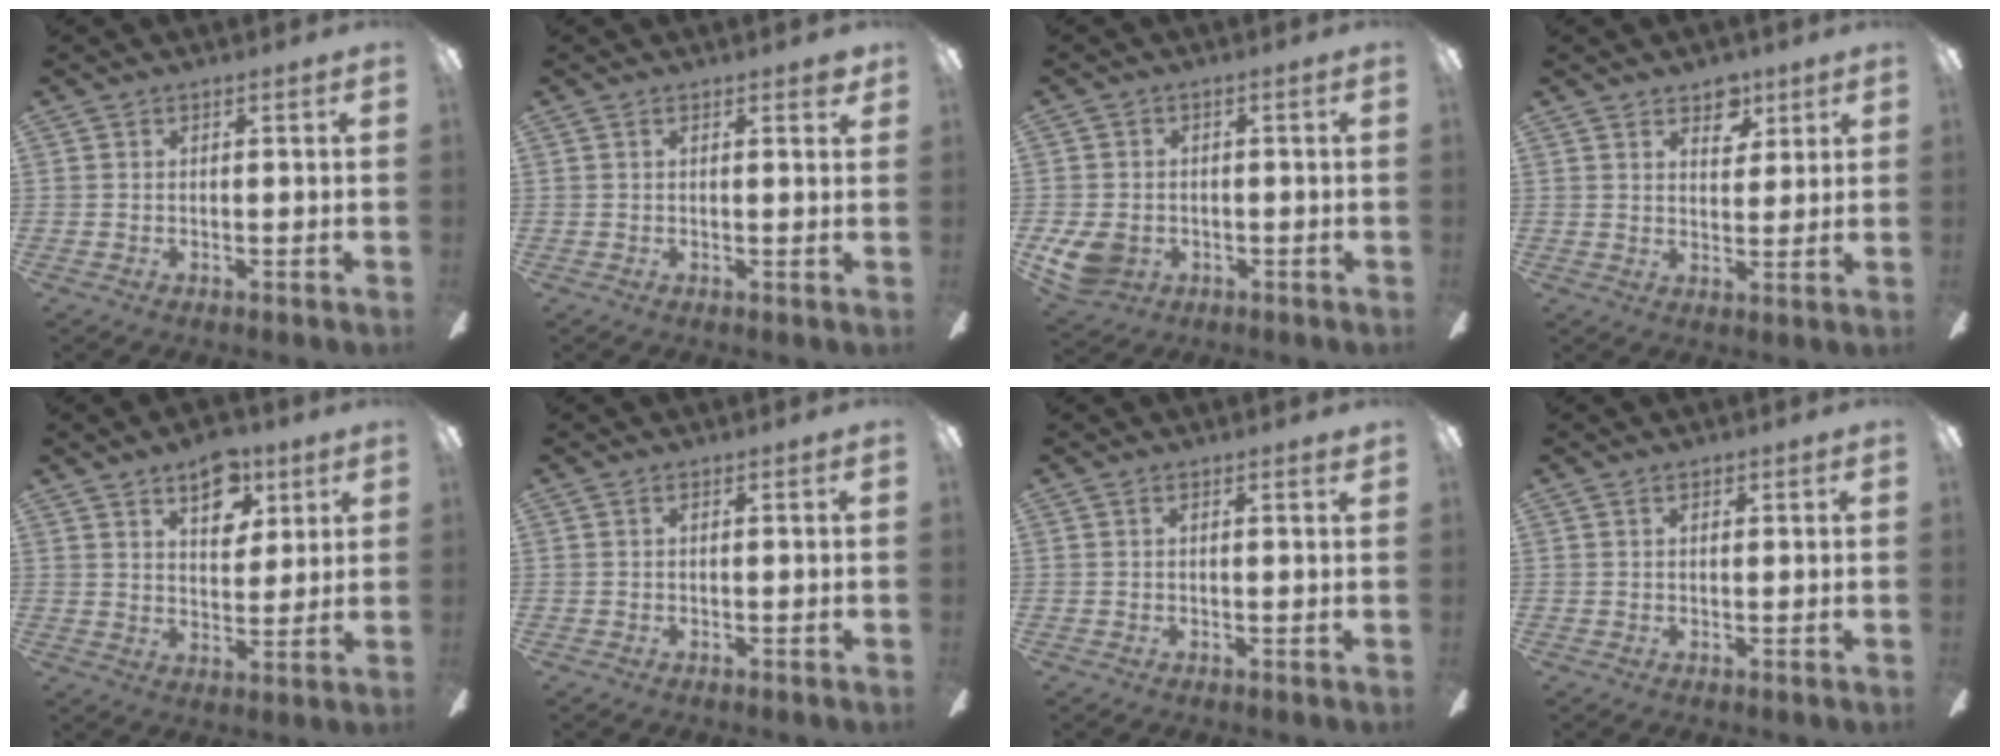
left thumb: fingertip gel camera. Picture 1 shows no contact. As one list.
[{"total": 1.7, "force": [1.2, 0.4, 1.0], "torque": [0.002, -0.005, 0.015]}, {"total": 6.6, "force": [-2.2, 5.3, 3.1], "torque": [-0.084, 0.010, -0.040]}, {"total": 6.4, "force": [4.5, 3.9, 2.5], "torque": [-0.013, -0.021, 0.076]}, {"total": 10.0, "force": [6.2, 5.8, 5.4], "torque": [-0.056, -0.027, 0.106]}, {"total": 0.0}, {"total": 0.7, "force": [0.5, 0.0, 0.6], "torque": [-0.004, -0.002, 0.005]}, {"total": 0.7, "force": [0.6, 0.4, -0.1], "torque": [0.009, -0.003, 0.010]}]